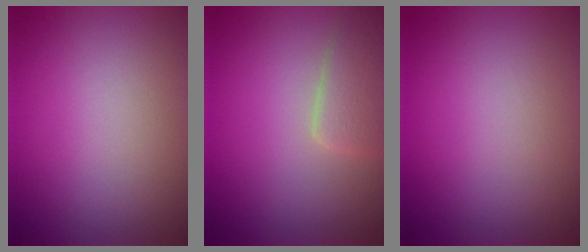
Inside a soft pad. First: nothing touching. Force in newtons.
{"total": 2.9, "press": 2.9, "slide": 0.3}
{"total": 0.0}